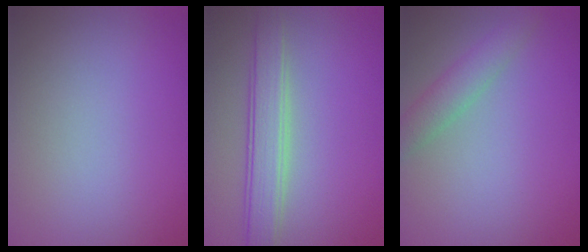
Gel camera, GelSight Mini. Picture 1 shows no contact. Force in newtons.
{"total": 3.8, "press": 3.7, "slide": 0.4}
{"total": 2.4, "press": 2.4, "slide": 0.1}